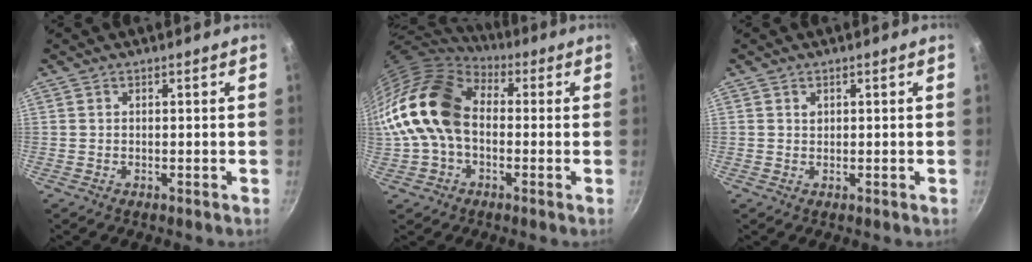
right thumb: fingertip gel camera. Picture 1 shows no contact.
{"total": 18.5, "force": [0.1, 12.9, 13.3], "torque": [-0.246, 0.040, -0.009]}
{"total": 0.8, "force": [0.4, 0.6, 0.3], "torque": [-0.001, -0.002, 0.006]}